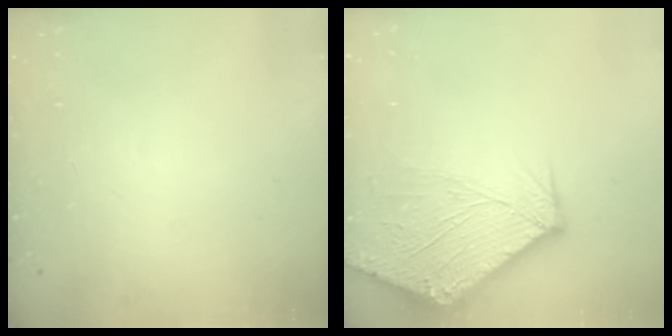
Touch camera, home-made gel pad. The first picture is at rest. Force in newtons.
{"total": 9.6, "press": 9.5, "slide": 1.2}